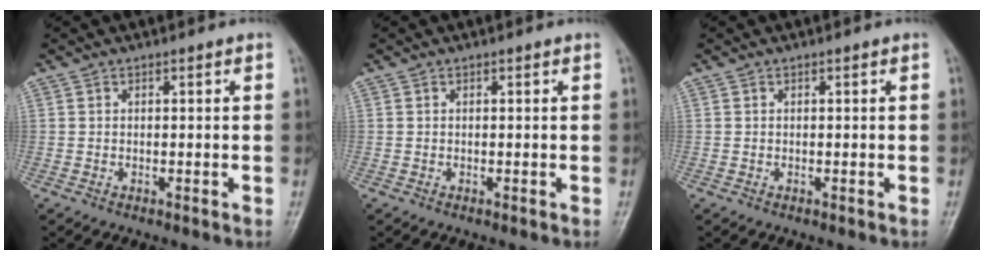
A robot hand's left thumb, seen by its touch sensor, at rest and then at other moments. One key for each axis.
{"total": 0.0}
{"total": 0.0}